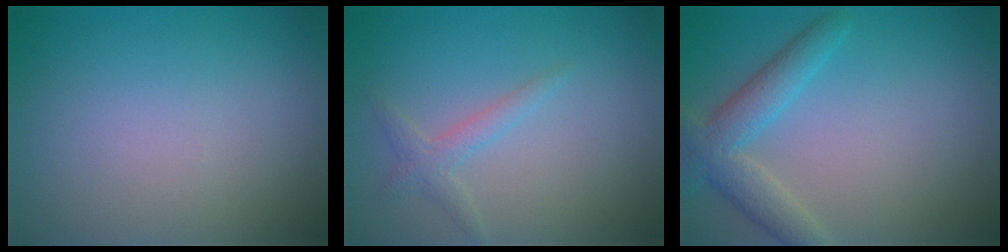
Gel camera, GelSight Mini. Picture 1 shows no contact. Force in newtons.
{"total": 1.7, "press": 1.7, "slide": 0.0}
{"total": 4.1, "press": 4.1, "slide": 0.2}